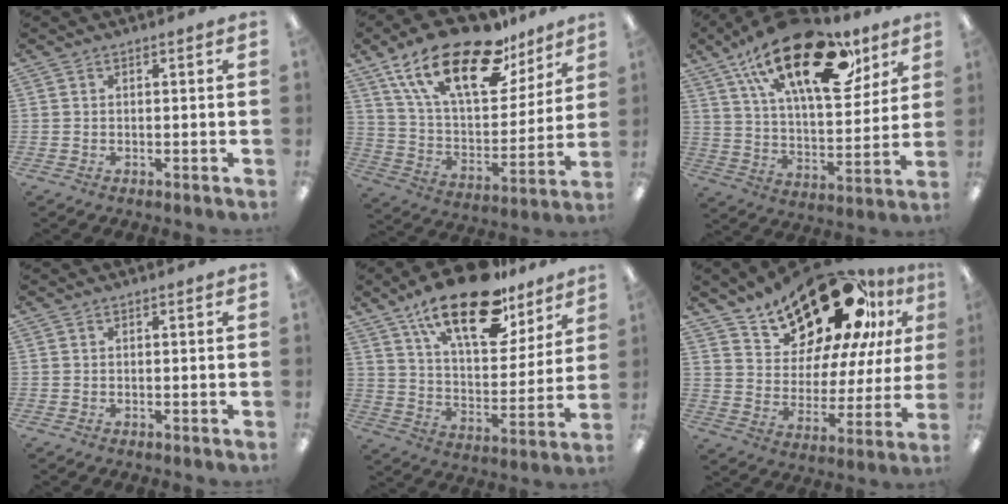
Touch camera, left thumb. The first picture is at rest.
{"total": 25.1, "force": [15.9, 10.8, 16.1], "torque": [-0.281, -0.086, 0.271]}
{"total": 26.7, "force": [14.6, 12.0, 18.8], "torque": [-0.282, -0.070, 0.250]}
{"total": 0.0}
{"total": 21.6, "force": [14.4, 8.9, 13.4], "torque": [-0.210, -0.080, 0.243]}
{"total": 24.7, "force": [18.8, 10.1, 12.4], "torque": [-0.190, -0.121, 0.322]}